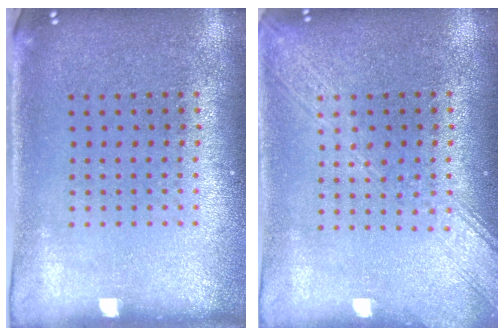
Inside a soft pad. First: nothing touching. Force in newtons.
{"total": 2.0, "press": 2.0, "slide": 0.3}